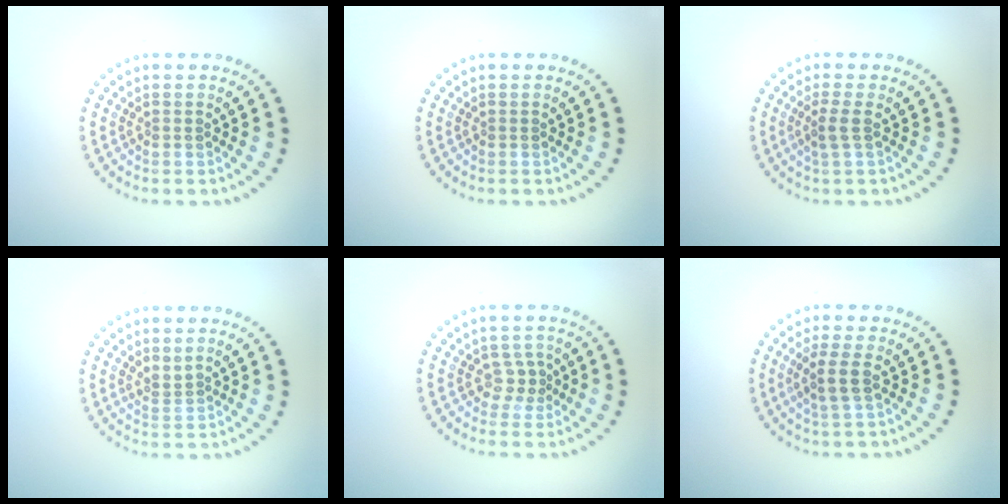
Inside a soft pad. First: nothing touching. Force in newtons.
{"total": 0.0}
{"total": 1.6, "press": 1.3, "slide": 0.9}
{"total": 0.9, "press": 0.3, "slide": 0.8}
{"total": 1.5, "press": 1.1, "slide": 1.1}
{"total": 2.3, "press": 1.9, "slide": 1.3}